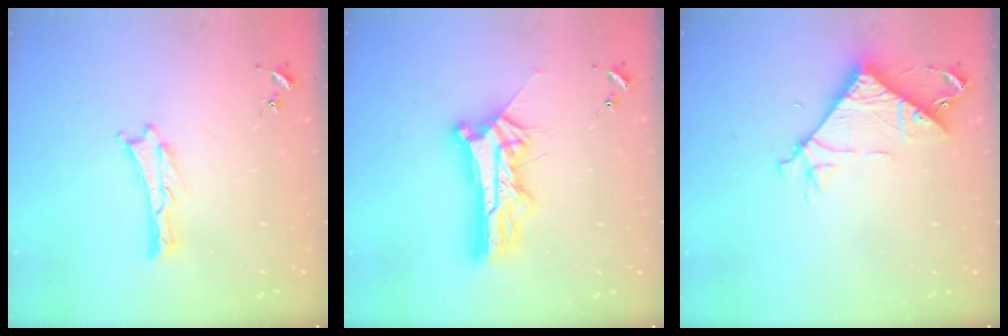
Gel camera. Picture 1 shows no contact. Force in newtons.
{"total": 10.5, "press": 10.4, "slide": 0.9}
{"total": 7.5, "press": 7.5, "slide": 0.6}